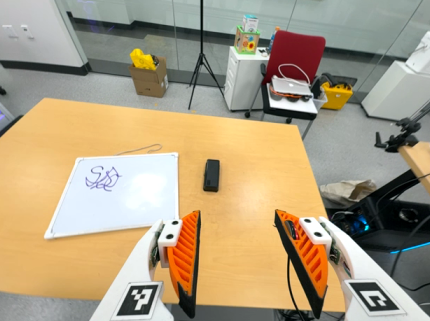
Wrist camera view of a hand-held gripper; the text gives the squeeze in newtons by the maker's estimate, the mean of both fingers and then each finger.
{"total": 0.0}